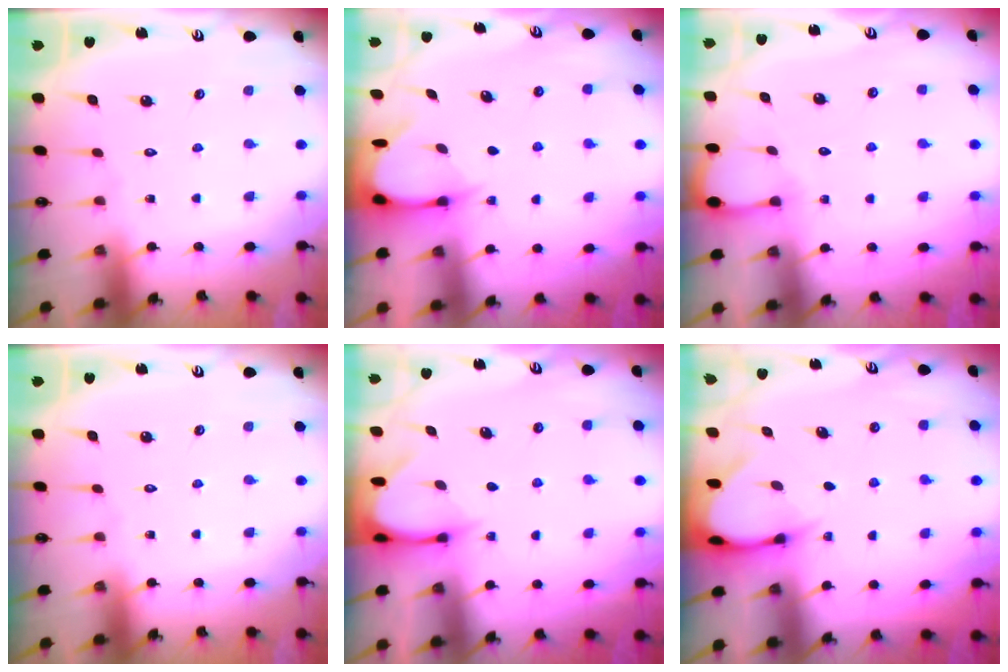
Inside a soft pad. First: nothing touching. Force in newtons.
{"total": 3.7, "press": 3.7, "slide": 0.4}
{"total": 3.2, "press": 3.2, "slide": 0.3}
{"total": 0.0}
{"total": 3.8, "press": 3.8, "slide": 0.2}
{"total": 3.7, "press": 3.7, "slide": 0.1}